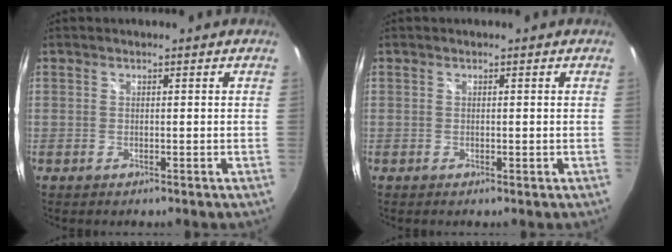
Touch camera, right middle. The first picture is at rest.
{"total": 0.0}